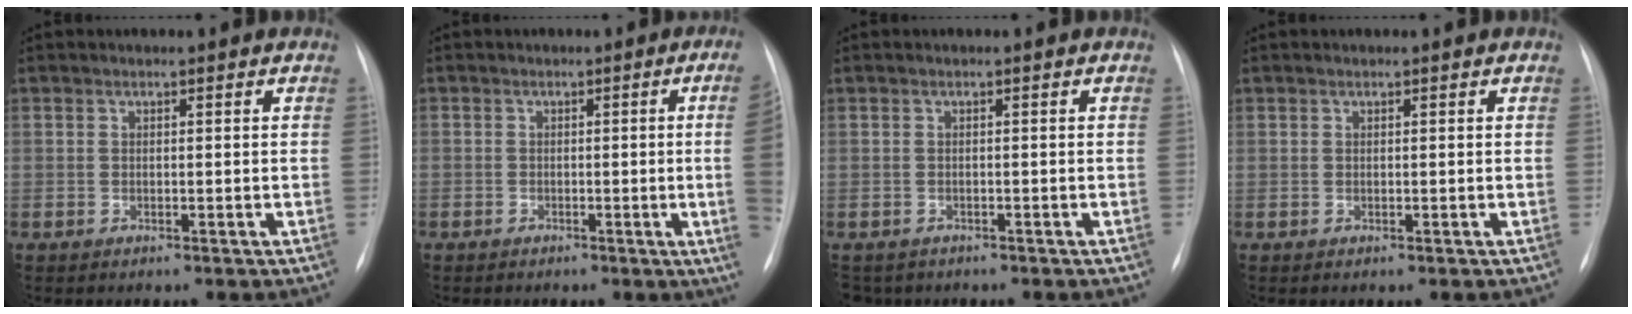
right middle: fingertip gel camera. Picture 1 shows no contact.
{"total": 6.2, "force": [-0.8, -1.8, 5.8], "torque": [-0.048, -0.008, -0.014]}
{"total": 3.1, "force": [-2.4, 2.0, 0.4], "torque": [-0.001, 0.004, -0.034]}
{"total": 0.0}